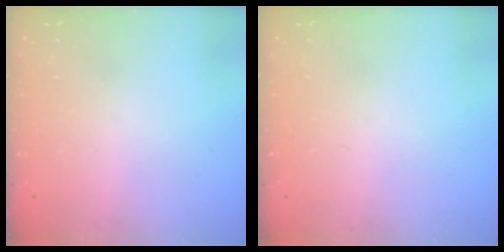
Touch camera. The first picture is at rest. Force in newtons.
{"total": 0.0}